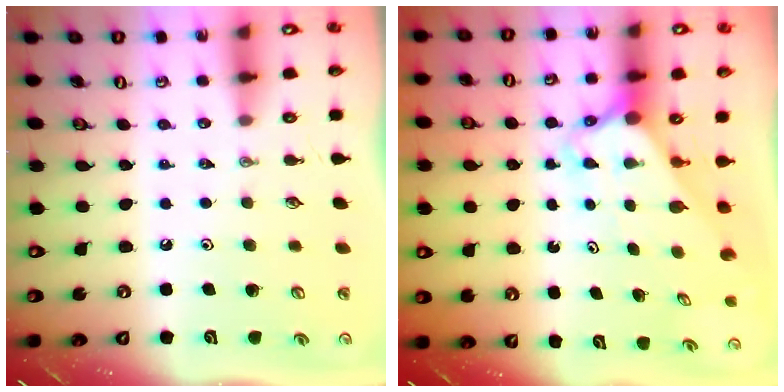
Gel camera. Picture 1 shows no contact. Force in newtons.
{"total": 3.7, "press": 3.7, "slide": 0.3}